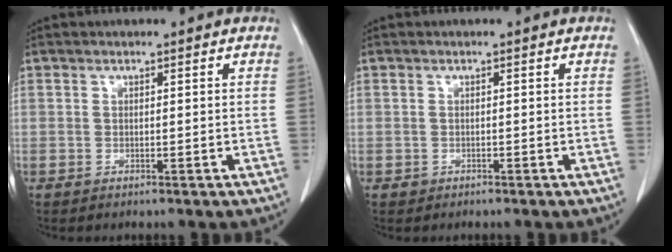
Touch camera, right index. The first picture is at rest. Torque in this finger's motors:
{"motor_torque": [-0.42, 0.20, -0.63, -0.17]}